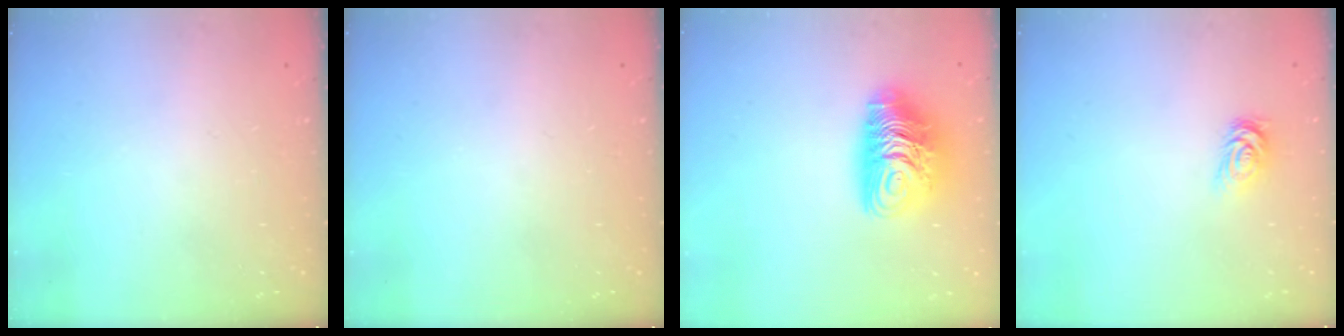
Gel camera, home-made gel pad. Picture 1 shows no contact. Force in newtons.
{"total": 0.0}
{"total": 11.8, "press": 11.7, "slide": 1.1}
{"total": 3.2, "press": 3.2, "slide": 0.5}